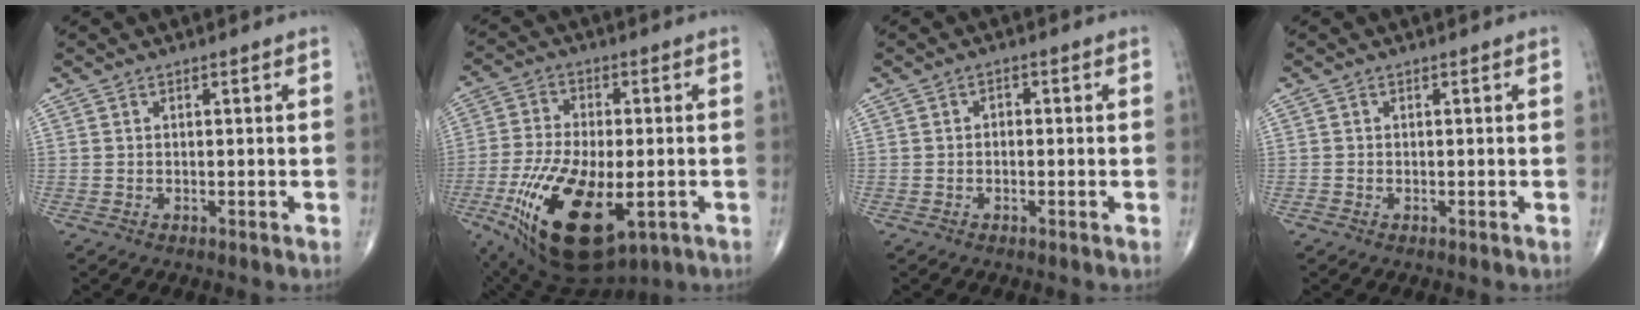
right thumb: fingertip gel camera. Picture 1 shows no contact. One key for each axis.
{"total": 20.4, "fx": -6.8, "fy": 9.4, "fz": 16.7, "tx": -0.338, "ty": -0.008, "tz": -0.100}
{"total": 1.2, "fx": -0.2, "fy": 0.9, "fz": 0.8, "tx": -0.003, "ty": 0.006, "tz": -0.008}
{"total": 0.0}